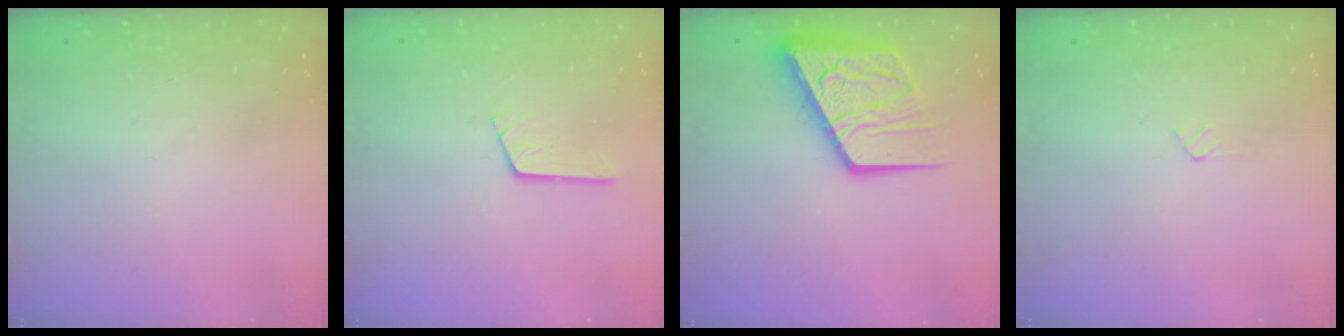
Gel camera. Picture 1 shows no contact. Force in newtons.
{"total": 2.9, "press": 2.9, "slide": 0.1}
{"total": 20.6, "press": 20.5, "slide": 1.9}
{"total": 2.7, "press": 2.7, "slide": 0.3}